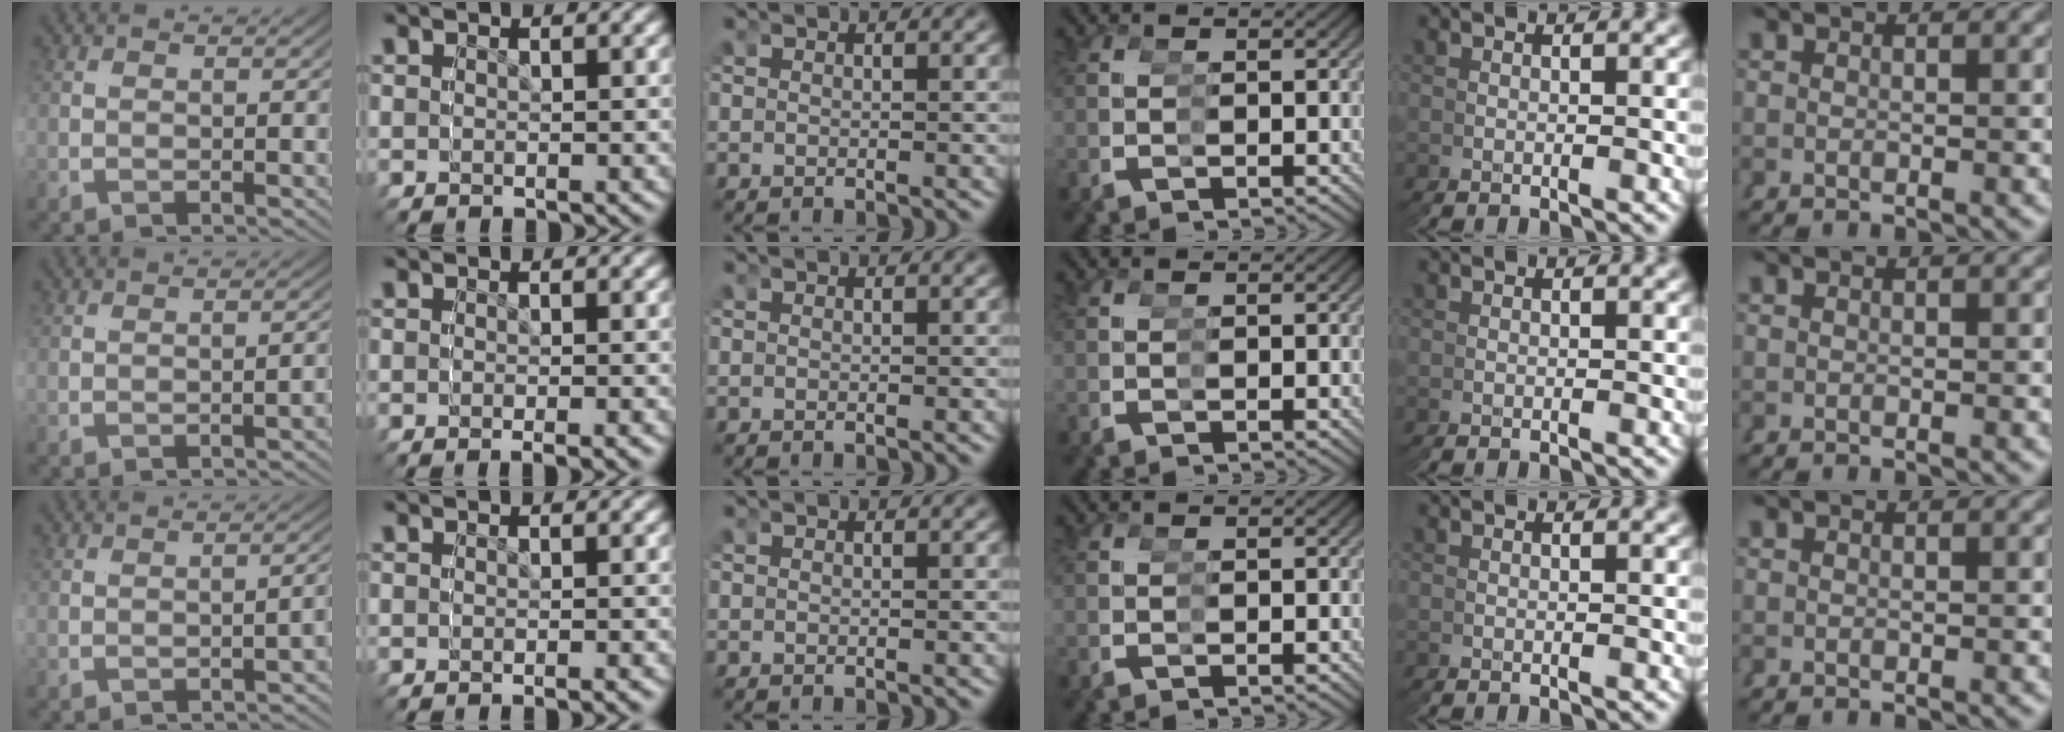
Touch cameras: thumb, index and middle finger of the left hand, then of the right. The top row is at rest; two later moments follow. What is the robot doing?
{"motion": "grasp_and_lifting", "object": "cup"}